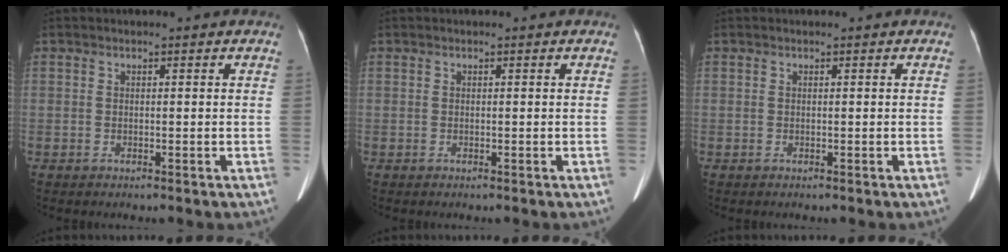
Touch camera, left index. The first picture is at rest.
{"total": 0.0}
{"total": 0.0}